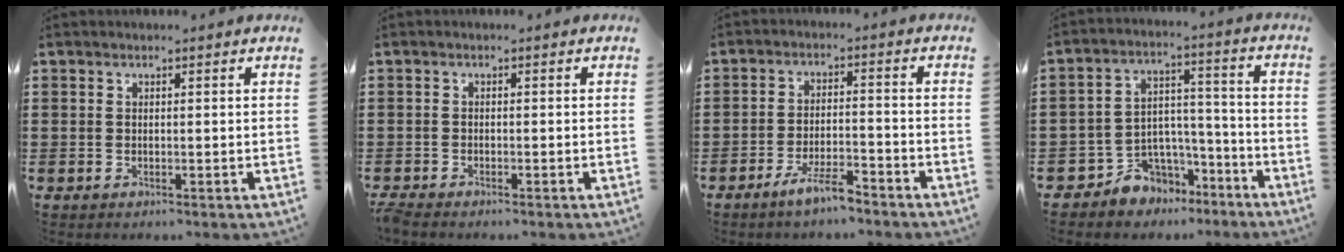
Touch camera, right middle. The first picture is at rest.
{"total": 1.2, "force": [-1.1, 0.1, 0.4], "torque": [-0.017, -0.007, -0.022]}
{"total": 5.4, "force": [-4.3, 0.9, 3.1], "torque": [-0.070, -0.002, -0.083]}
{"total": 6.3, "force": [-5.1, 3.6, -0.2], "torque": [-0.012, 0.010, -0.102]}